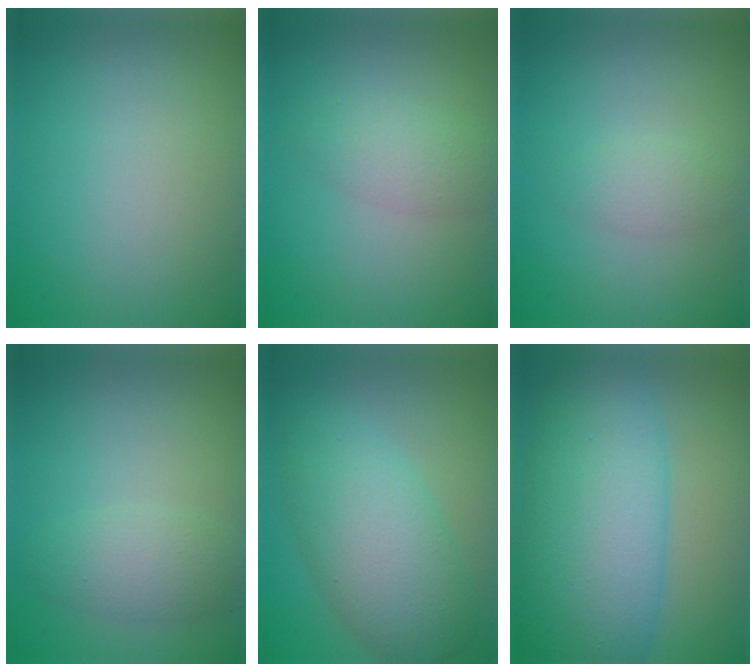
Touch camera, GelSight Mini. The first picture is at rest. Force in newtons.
{"total": 2.7, "press": 2.7, "slide": 0.2}
{"total": 1.7, "press": 1.7, "slide": 0.0}
{"total": 2.7, "press": 2.7, "slide": 0.1}
{"total": 6.9, "press": 6.9, "slide": 0.1}
{"total": 11.5, "press": 11.5, "slide": 0.2}